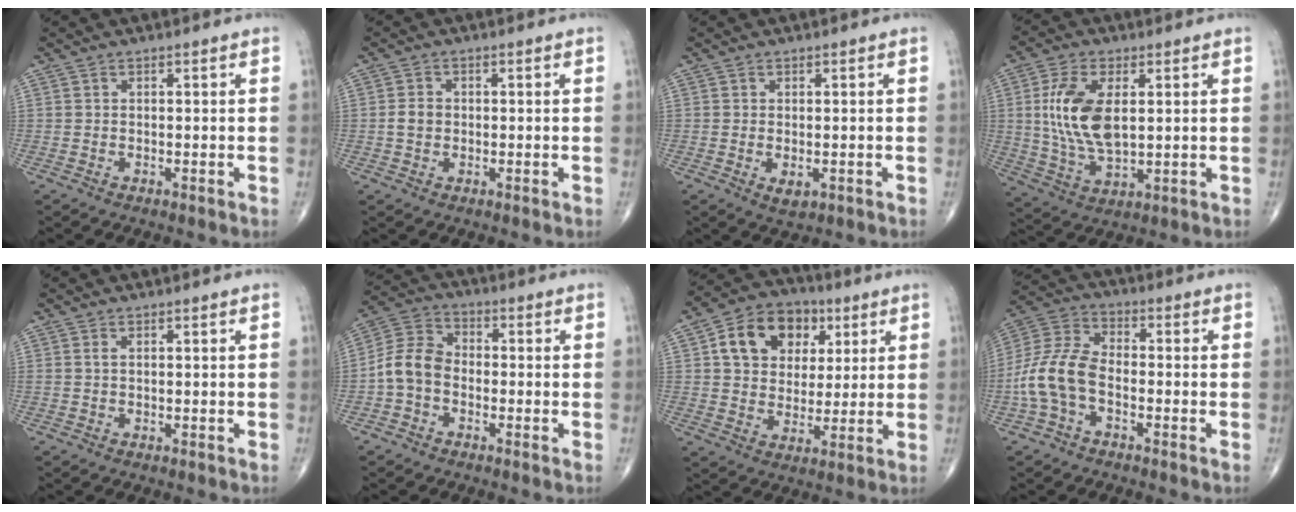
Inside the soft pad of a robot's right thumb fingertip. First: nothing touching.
{"total": 2.6, "force": [-0.2, 2.1, 1.6], "torque": [-0.027, 0.007, -0.006]}
{"total": 2.4, "force": [-0.6, 1.4, 1.9], "torque": [-0.024, -0.004, -0.003]}
{"total": 12.9, "force": [2.1, 6.6, 10.9], "torque": [-0.217, -0.011, 0.045]}
{"total": 0.5, "force": [0.2, 0.2, 0.5], "torque": [-0.015, 0.003, 0.004]}
{"total": 7.9, "force": [-2.0, 5.9, 4.9], "torque": [-0.085, 0.030, -0.053]}
{"total": 14.1, "force": [4.7, 10.8, 7.8], "torque": [-0.098, -0.001, 0.074]}
{"total": 10.9, "force": [-3.1, 6.3, 8.3], "torque": [-0.179, 0.032, -0.070]}